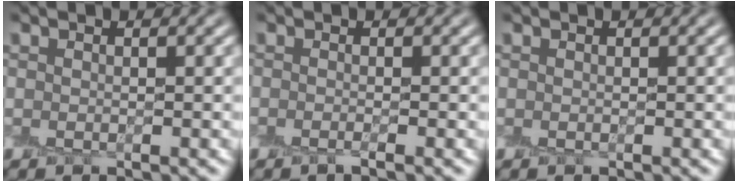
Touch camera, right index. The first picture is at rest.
{"total": 0.5, "force": [-0.2, -0.4, 0.3], "torque": [-0.005, -0.008, -0.007]}
{"total": 0.0}